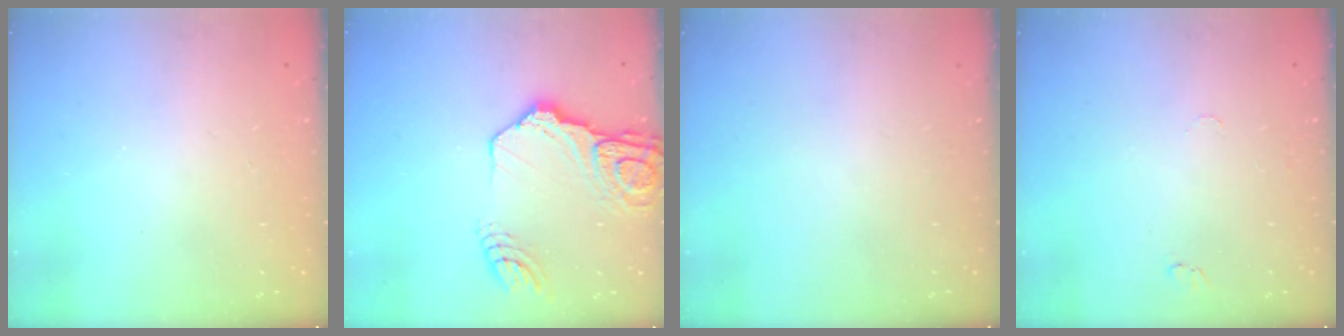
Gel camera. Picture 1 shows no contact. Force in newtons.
{"total": 16.7, "press": 16.6, "slide": 2.0}
{"total": 0.0}
{"total": 5.2, "press": 5.2, "slide": 0.5}